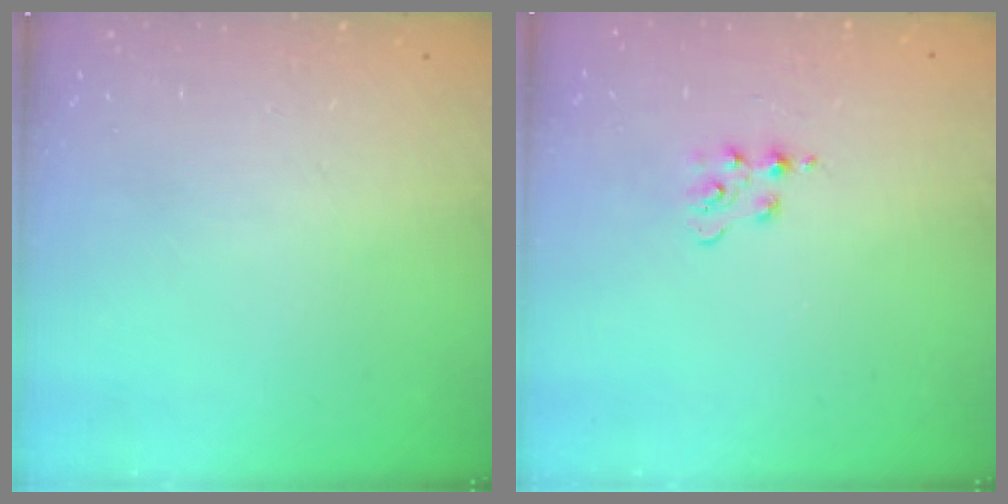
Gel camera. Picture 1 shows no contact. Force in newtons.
{"total": 3.6, "press": 3.6, "slide": 0.4}